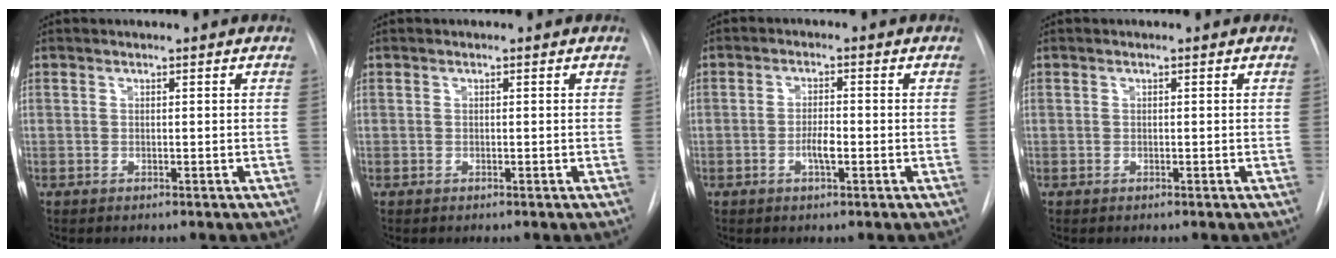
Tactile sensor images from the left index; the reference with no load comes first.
{"total": 0.0}
{"total": 3.0, "force": [-1.0, 0.7, 2.7], "torque": [-0.049, 0.002, -0.017]}
{"total": 0.0}